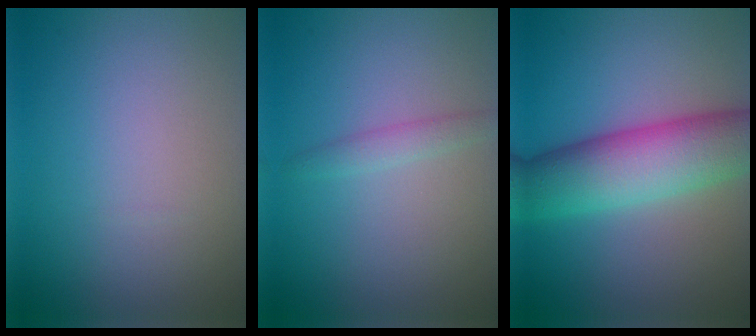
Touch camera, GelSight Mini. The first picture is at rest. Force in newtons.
{"total": 1.3, "press": 1.3, "slide": 0.1}
{"total": 8.8, "press": 8.8, "slide": 0.1}